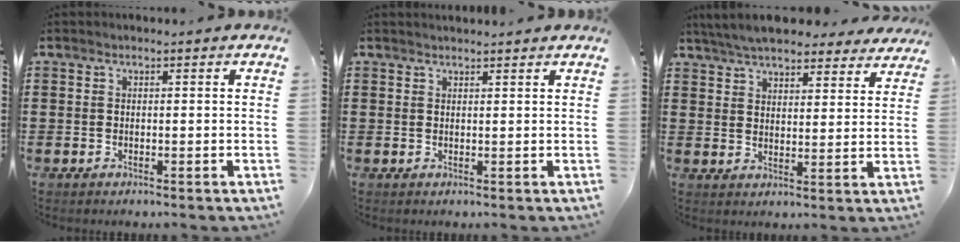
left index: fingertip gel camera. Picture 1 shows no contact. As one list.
[{"total": 1.0, "force": [1.0, 0.0, 0.1], "torque": [-0.004, -0.001, 0.020]}, {"total": 6.4, "force": [6.0, 0.9, 1.9], "torque": [-0.059, -0.017, 0.111]}]